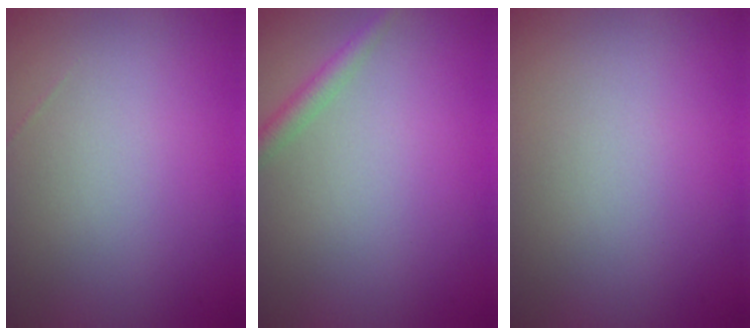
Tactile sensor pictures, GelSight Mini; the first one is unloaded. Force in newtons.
{"total": 1.7, "press": 1.7, "slide": 0.1}
{"total": 0.0}